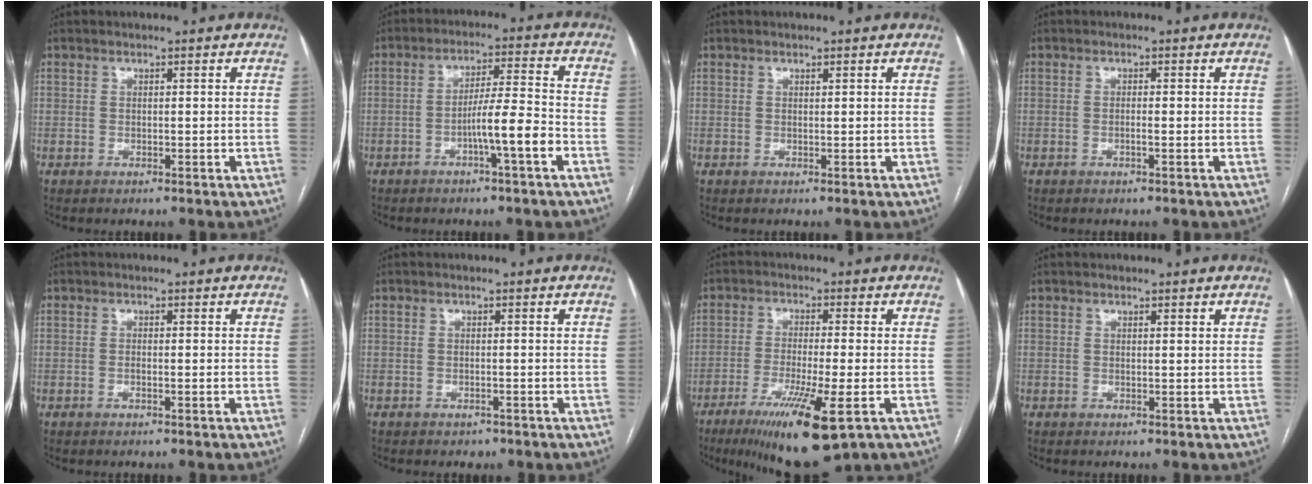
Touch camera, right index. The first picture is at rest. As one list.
[{"total": 7.5, "force": [-3.2, -0.3, 6.7], "torque": [-0.113, 0.010, -0.053]}, {"total": 0.0}, {"total": 0.7, "force": [-0.2, -0.1, 0.6], "torque": [-0.013, 0.001, -0.003]}, {"total": 0.7, "force": [-0.3, 0.0, 0.7], "torque": [-0.014, -0.001, -0.003]}, {"total": 1.4, "force": [-1.0, 0.8, 0.3], "torque": [-0.010, 0.001, -0.010]}, {"total": 12.9, "force": [-6.5, 1.1, 11.1], "torque": [-0.189, -0.038, -0.103]}, {"total": 0.6, "force": [0.5, 0.0, 0.3], "torque": [-0.005, 0.000, 0.005]}]